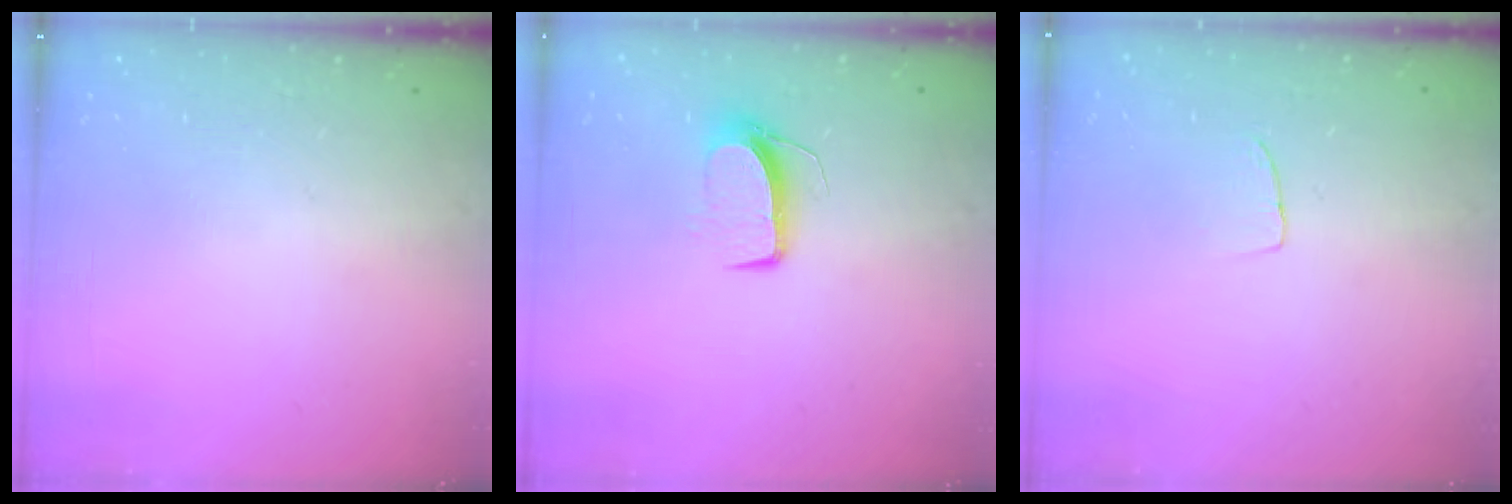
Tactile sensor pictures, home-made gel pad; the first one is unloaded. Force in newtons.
{"total": 7.8, "press": 7.7, "slide": 0.5}
{"total": 3.2, "press": 3.2, "slide": 0.2}